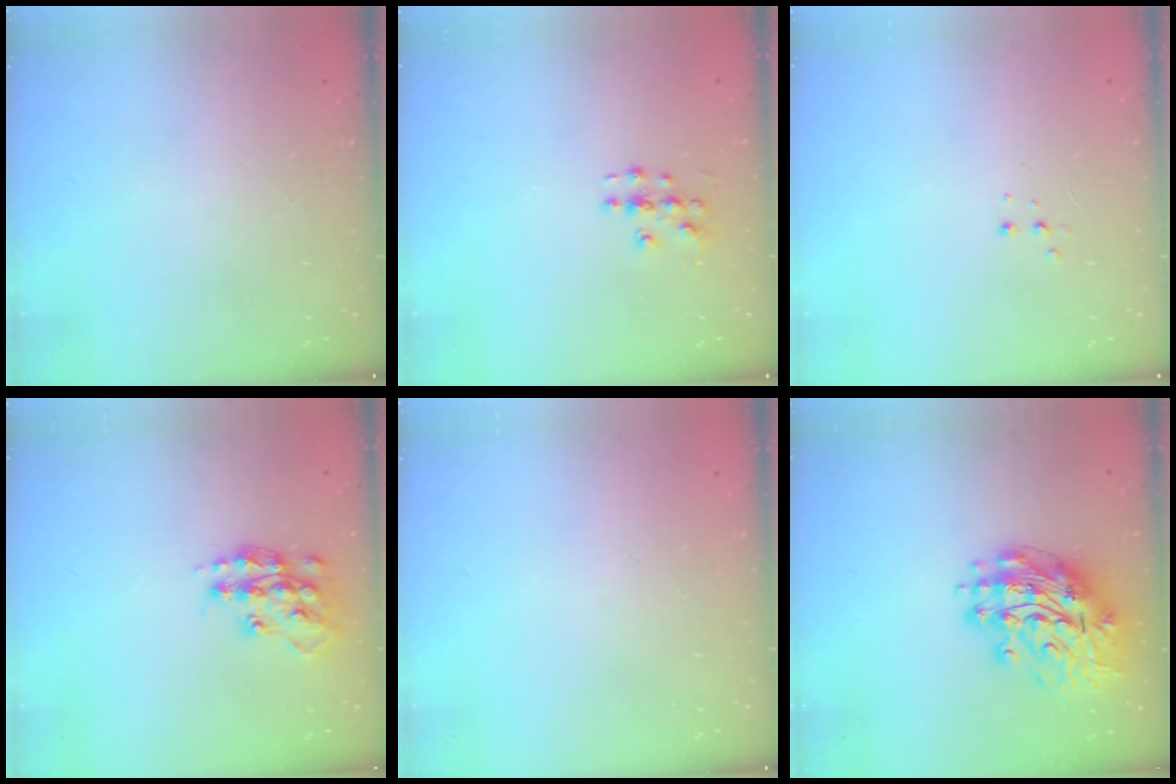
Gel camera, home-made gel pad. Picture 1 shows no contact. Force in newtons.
{"total": 3.6, "press": 3.6, "slide": 0.3}
{"total": 2.7, "press": 2.7, "slide": 0.5}
{"total": 14.6, "press": 14.6, "slide": 0.8}
{"total": 0.0}
{"total": 14.3, "press": 14.2, "slide": 1.9}